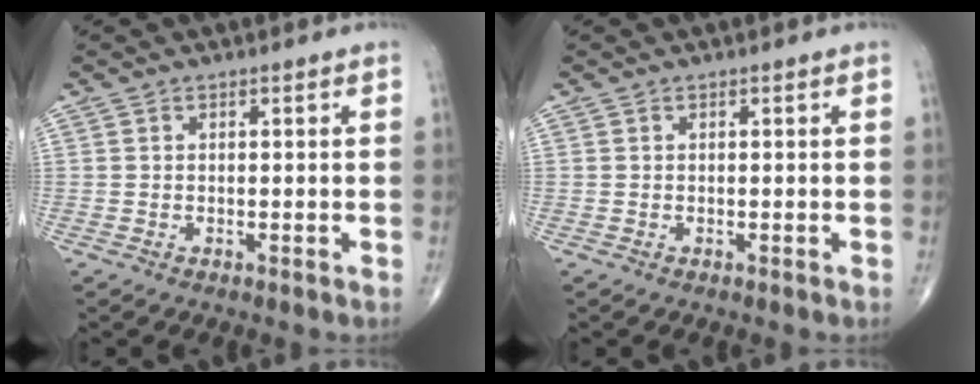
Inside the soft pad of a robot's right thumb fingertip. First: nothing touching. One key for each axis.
{"total": 0.0}